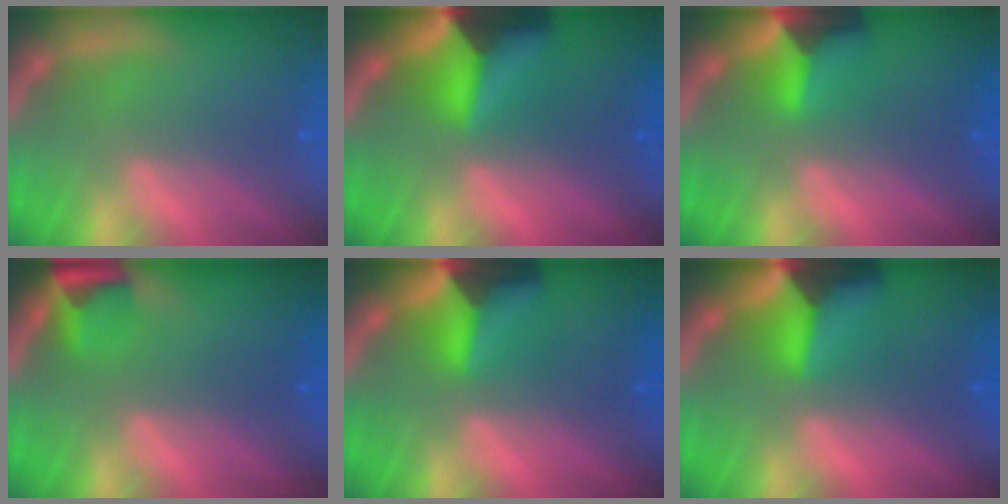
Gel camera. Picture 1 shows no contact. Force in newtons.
{"total": 9.6}
{"total": 5.4}
{"total": 2.9}
{"total": 7.4}
{"total": 8.4}